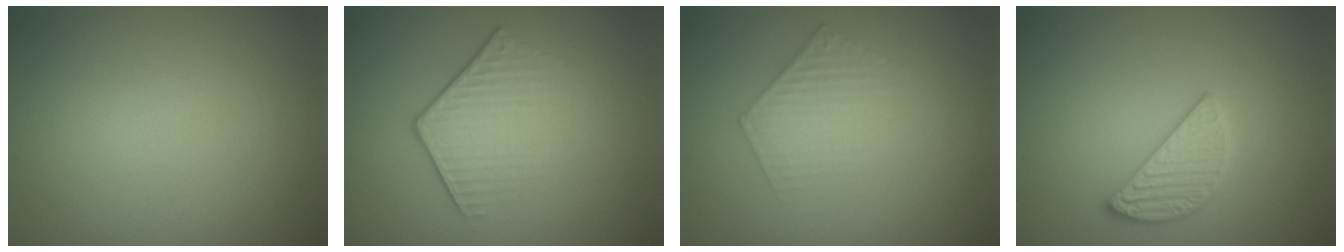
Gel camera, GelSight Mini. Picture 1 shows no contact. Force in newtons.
{"total": 4.2, "press": 2.9, "slide": 3.0}
{"total": 2.4, "press": 2.4, "slide": 0.3}
{"total": 2.8, "press": 2.8, "slide": 0.1}